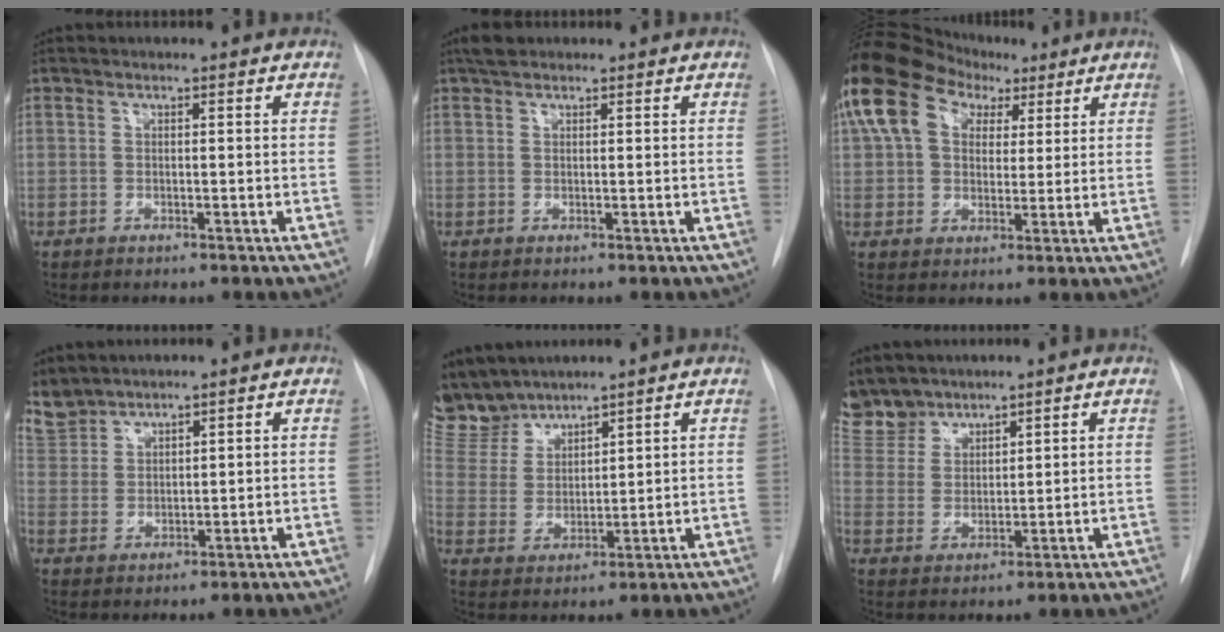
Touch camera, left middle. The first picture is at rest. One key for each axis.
{"total": 2.2, "fx": 1.7, "fy": 0.9, "fz": 0.9, "tx": -0.017, "ty": 0.013, "tz": 0.028}
{"total": 16.0, "fx": 7.8, "fy": 10.8, "fz": 8.9, "tx": -0.193, "ty": 0.066, "tz": 0.135}
{"total": 7.3, "fx": 6.8, "fy": 2.3, "fz": 0.7, "tx": -0.025, "ty": 0.011, "tz": 0.151}
{"total": 9.1, "fx": 8.6, "fy": 2.3, "fz": 1.4, "tx": -0.049, "ty": 0.008, "tz": 0.192}
{"total": 9.4, "fx": 8.2, "fy": 4.5, "fz": 1.2, "tx": -0.036, "ty": 0.008, "tz": 0.176}